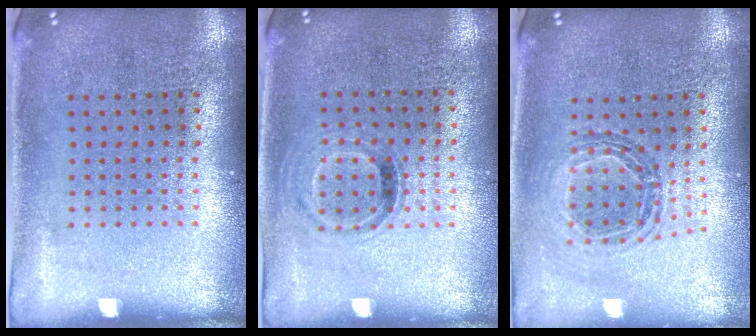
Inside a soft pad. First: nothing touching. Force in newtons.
{"total": 0.8, "press": 0.7, "slide": 0.4}
{"total": 0.8, "press": 0.8, "slide": 0.1}